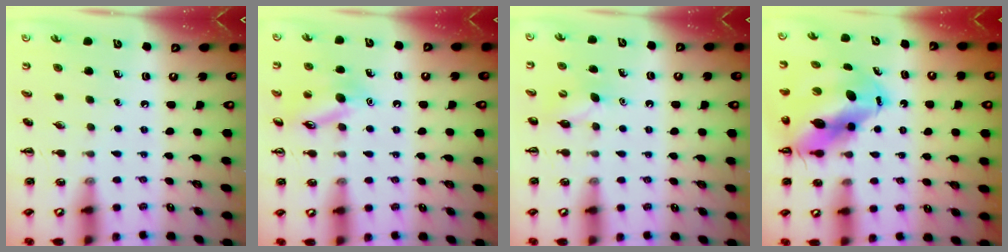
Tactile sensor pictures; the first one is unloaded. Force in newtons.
{"total": 12.2, "press": 12.1, "slide": 1.9}
{"total": 5.4, "press": 5.2, "slide": 1.5}
{"total": 13.2, "press": 12.6, "slide": 3.7}